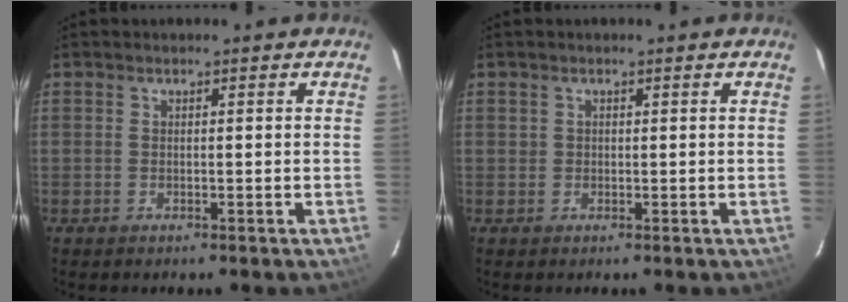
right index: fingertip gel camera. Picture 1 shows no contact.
{"total": 0.7, "force": [0.1, 0.7, 0.1], "torque": [-0.001, 0.002, 0.001]}